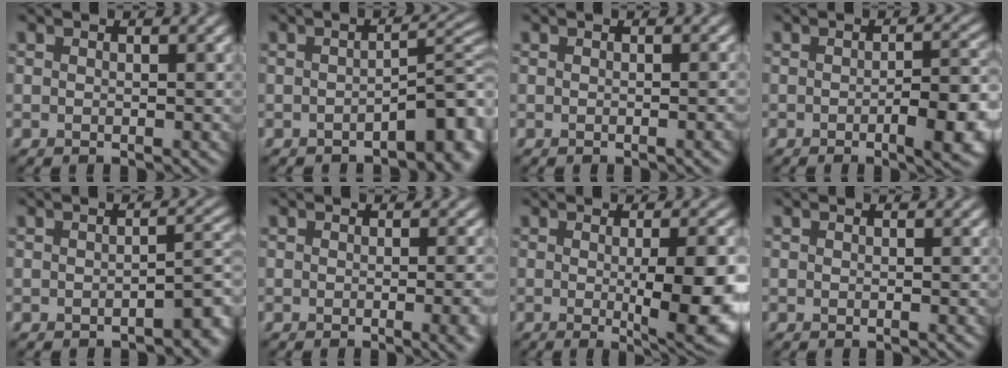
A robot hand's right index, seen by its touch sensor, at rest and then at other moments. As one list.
[{"total": 4.4, "force": [-2.1, 1.7, 3.5], "torque": [-0.041, 0.010, -0.031]}, {"total": 1.3, "force": [-0.3, 0.3, 1.2], "torque": [-0.010, 0.000, -0.006]}, {"total": 5.8, "force": [-1.9, 1.7, 5.2], "torque": [-0.075, -0.004, -0.024]}, {"total": 2.9, "force": [-1.8, 0.9, 2.2], "torque": [-0.027, 0.007, -0.027]}, {"total": 5.1, "force": [-1.1, 2.1, 4.5], "torque": [-0.027, -0.003, -0.007]}, {"total": 8.5, "force": [-0.9, 1.9, 8.3], "torque": [-0.108, -0.014, -0.006]}, {"total": 0.0}]